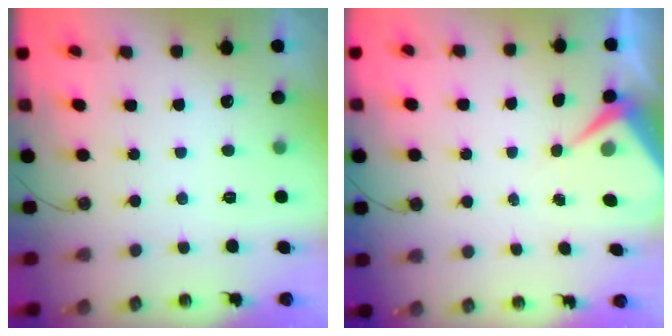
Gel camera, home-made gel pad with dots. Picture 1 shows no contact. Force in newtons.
{"total": 6.2, "press": 6.1, "slide": 0.7}